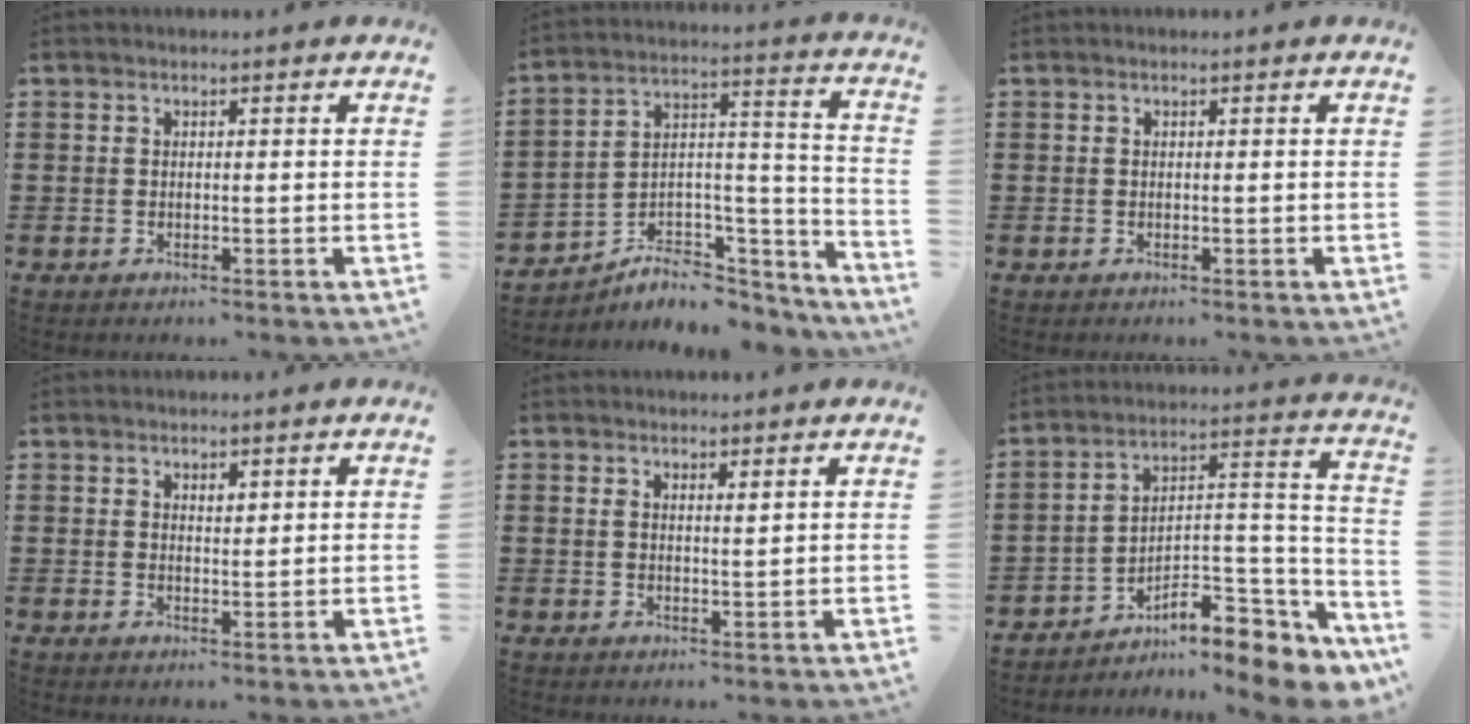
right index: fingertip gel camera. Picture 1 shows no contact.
{"total": 5.7, "force": [-4.2, 3.5, 1.6], "torque": [-0.029, 0.001, -0.076]}
{"total": 0.0}
{"total": 1.4, "force": [1.1, 0.6, 0.5], "torque": [-0.011, 0.004, 0.020]}
{"total": 1.2, "force": [0.9, 0.2, 0.8], "torque": [-0.017, 0.002, 0.016]}
{"total": 8.6, "force": [-6.2, 3.8, 4.7], "torque": [-0.060, 0.005, -0.112]}